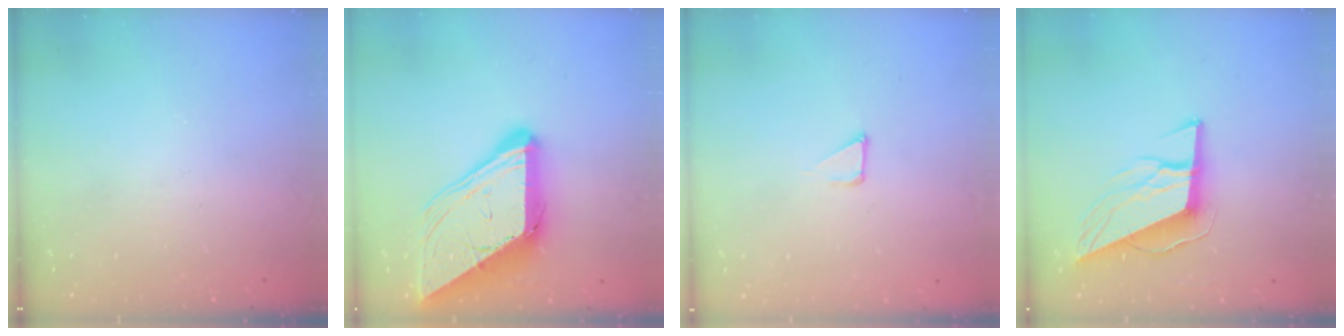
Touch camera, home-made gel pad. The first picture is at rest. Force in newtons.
{"total": 18.6, "press": 18.5, "slide": 2.0}
{"total": 2.9, "press": 2.9, "slide": 0.3}
{"total": 13.0, "press": 12.6, "slide": 3.2}